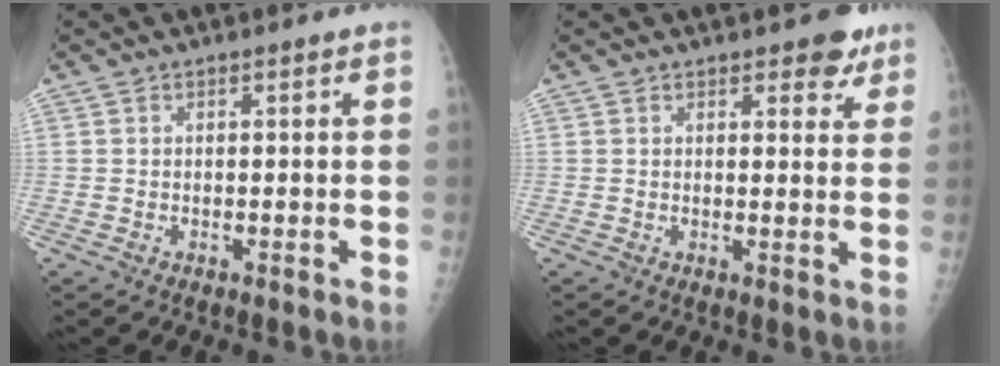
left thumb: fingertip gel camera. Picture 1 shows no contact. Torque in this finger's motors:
{"motor_torque": [0.99, 0.21, 0.57, -0.27, 0.07]}